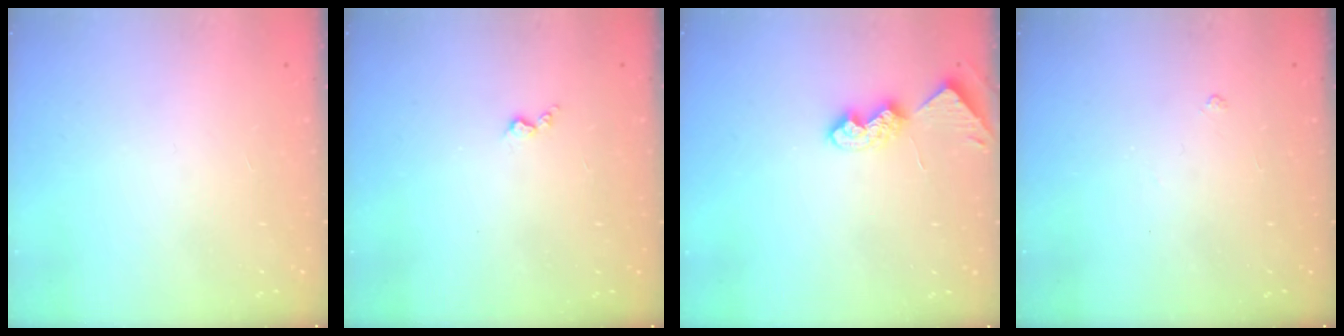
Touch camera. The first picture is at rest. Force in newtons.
{"total": 2.4, "press": 2.4, "slide": 0.5}
{"total": 7.5, "press": 7.5, "slide": 0.5}
{"total": 2.9, "press": 2.8, "slide": 0.5}